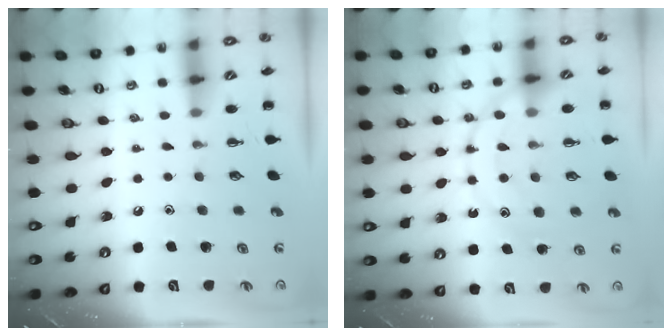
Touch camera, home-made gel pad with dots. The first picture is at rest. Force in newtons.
{"total": 17.0, "press": 16.8, "slide": 2.6}